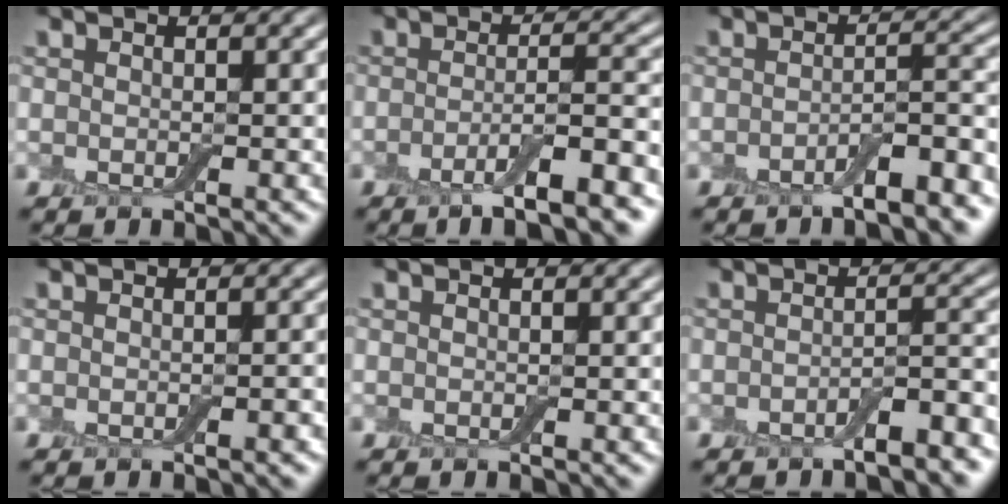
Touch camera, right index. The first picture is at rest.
{"total": 6.2, "force": [-3.1, 1.2, 5.2], "torque": [-0.076, 0.007, -0.057]}
{"total": 4.4, "force": [-2.7, 1.0, 3.4], "torque": [-0.048, 0.008, -0.046]}
{"total": 0.8, "force": [-0.3, 0.1, 0.7], "torque": [-0.009, 0.003, -0.004]}
{"total": 0.0}
{"total": 3.5, "force": [-2.1, 0.8, 2.7], "torque": [-0.041, 0.007, -0.039]}